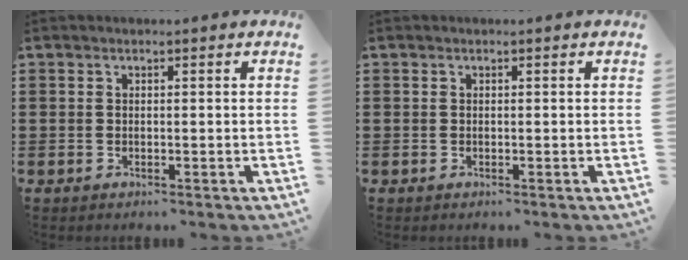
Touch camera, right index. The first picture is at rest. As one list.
[{"total": 0.0}]